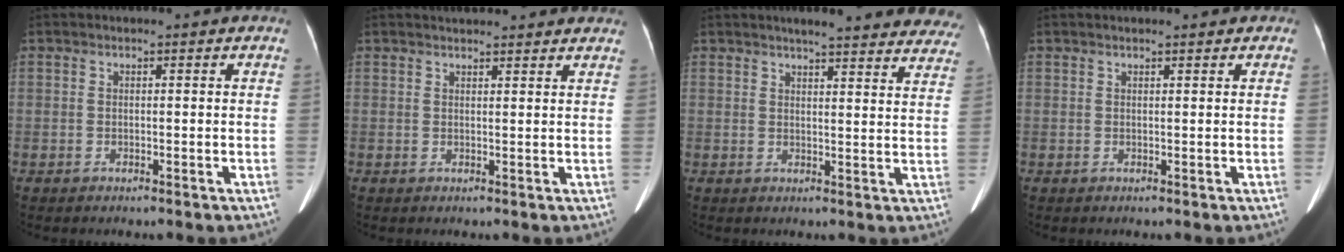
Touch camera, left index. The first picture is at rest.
{"total": 9.5, "force": [8.9, 1.6, 3.0], "torque": [-0.029, 0.025, 0.094]}
{"total": 20.5, "force": [18.5, 3.4, 8.3], "torque": [-0.091, -0.024, 0.204]}
{"total": 2.3, "force": [1.8, 0.7, 1.3], "torque": [-0.013, 0.018, 0.024]}